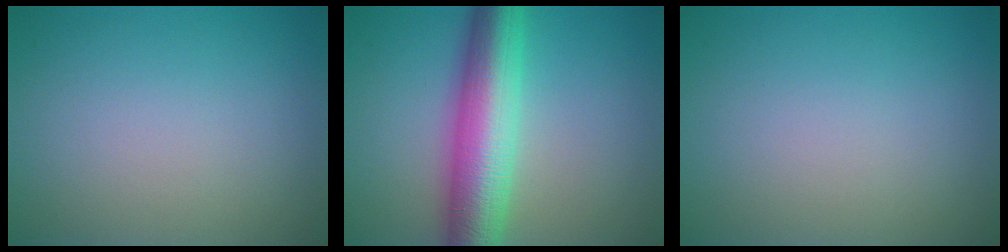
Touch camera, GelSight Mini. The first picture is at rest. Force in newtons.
{"total": 9.2, "press": 9.2, "slide": 0.1}
{"total": 0.0}